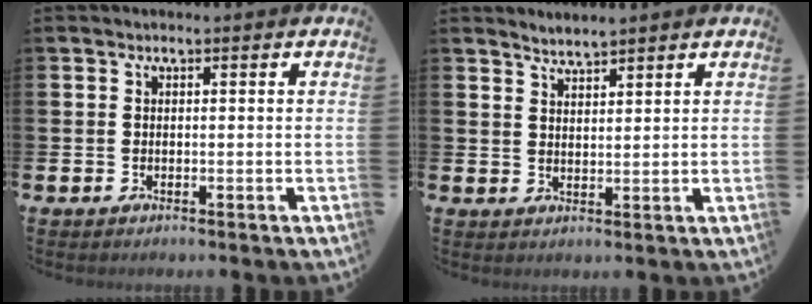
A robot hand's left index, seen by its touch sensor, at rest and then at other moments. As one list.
[{"total": 2.7, "force": [2.7, 0.0, 0.0], "torque": [-0.007, -0.008, 0.050]}]